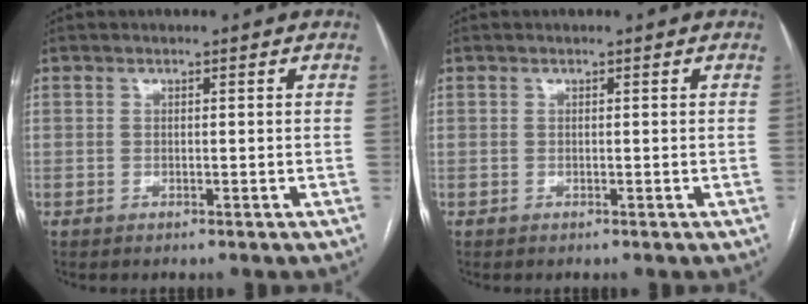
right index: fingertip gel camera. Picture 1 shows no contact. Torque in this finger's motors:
{"motor_torque": [0.00, 0.00, 0.01, 0.00]}